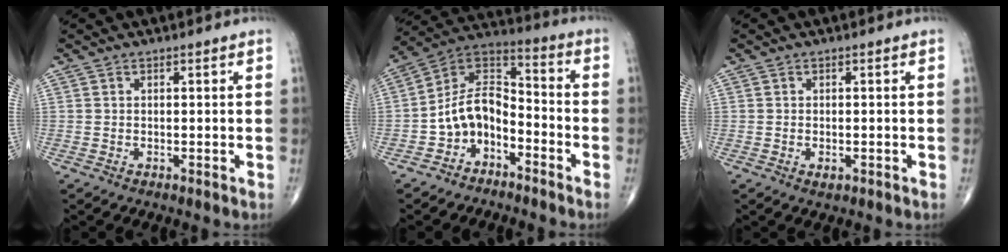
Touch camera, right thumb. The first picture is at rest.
{"total": 10.5, "force": [-4.9, 6.9, 6.2], "torque": [-0.091, 0.083, -0.099]}
{"total": 1.4, "force": [-0.5, 0.7, 1.0], "torque": [-0.018, 0.000, -0.006]}